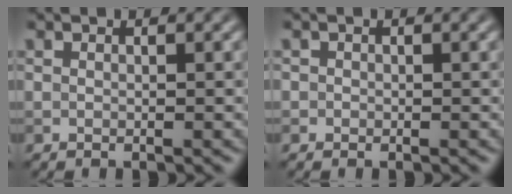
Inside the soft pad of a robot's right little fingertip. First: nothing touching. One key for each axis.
{"total": 0.5, "fx": -0.1, "fy": 0.5, "fz": 0.0, "tx": 0.006, "ty": -0.004, "tz": -0.003}